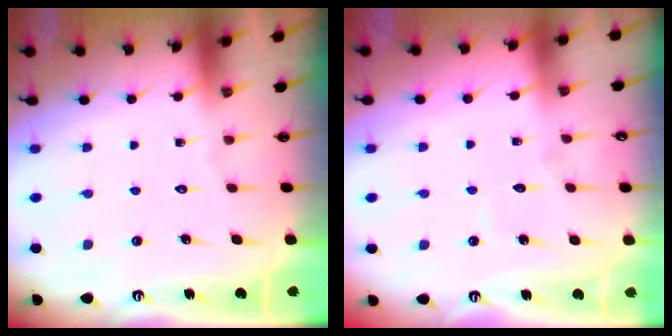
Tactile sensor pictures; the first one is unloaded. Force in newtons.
{"total": 2.7, "press": 2.7, "slide": 0.2}